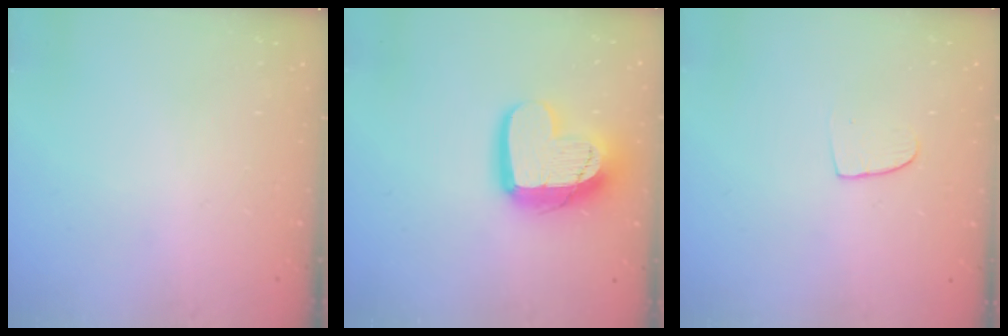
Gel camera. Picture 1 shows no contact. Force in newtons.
{"total": 16.0, "press": 16.0, "slide": 1.4}
{"total": 6.3, "press": 6.2, "slide": 0.6}